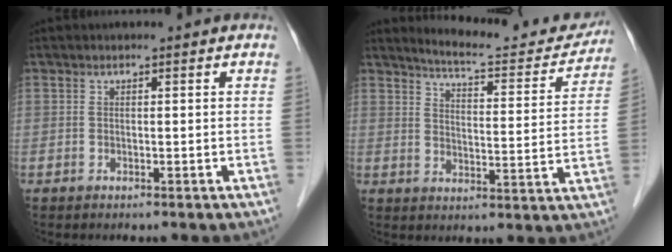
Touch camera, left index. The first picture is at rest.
{"total": 14.2, "force": [13.6, 1.9, 3.4], "torque": [-0.041, -0.030, 0.169]}